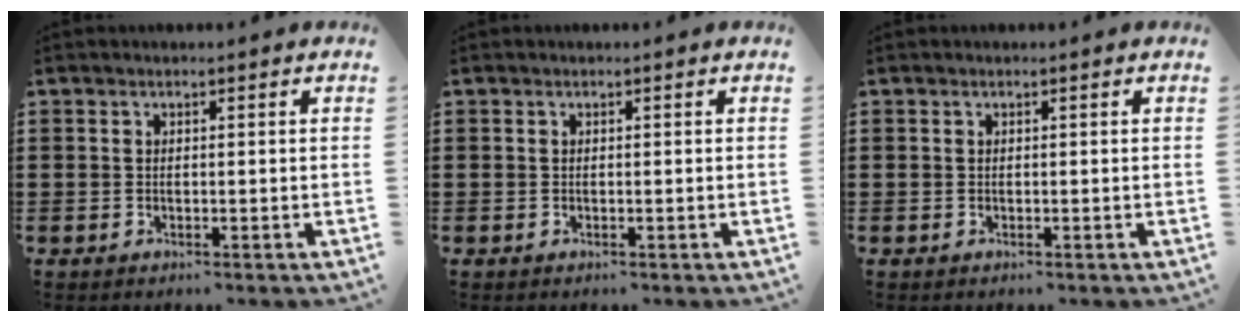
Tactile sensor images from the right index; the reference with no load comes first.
{"total": 0.0}
{"total": 0.0}